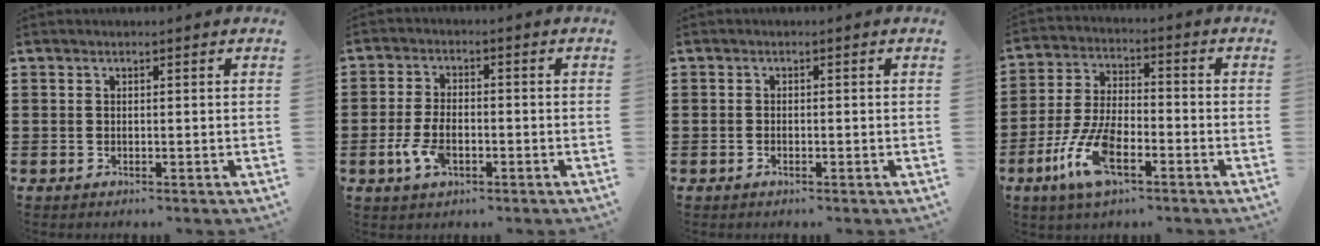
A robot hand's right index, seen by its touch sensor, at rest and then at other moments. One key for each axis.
{"total": 5.0, "fx": -1.9, "fy": 2.5, "fz": 3.9, "tx": -0.087, "ty": -0.003, "tz": -0.036}
{"total": 0.6, "fx": -0.4, "fy": 0.2, "fz": 0.4, "tx": -0.010, "ty": -0.006, "tz": -0.005}
{"total": 9.8, "fx": -4.9, "fy": 3.7, "fz": 7.7, "tx": -0.191, "ty": -0.013, "tz": -0.095}